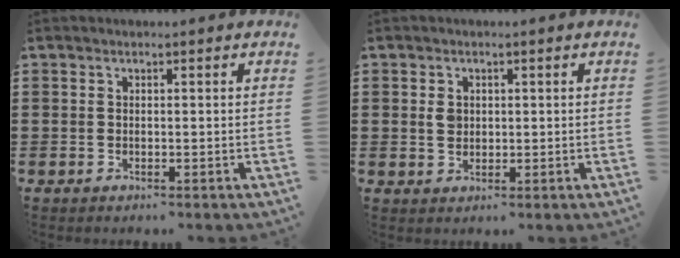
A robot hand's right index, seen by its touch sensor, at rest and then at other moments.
{"total": 2.1, "force": [0.3, 1.7, 1.3], "torque": [-0.030, 0.009, 0.006]}